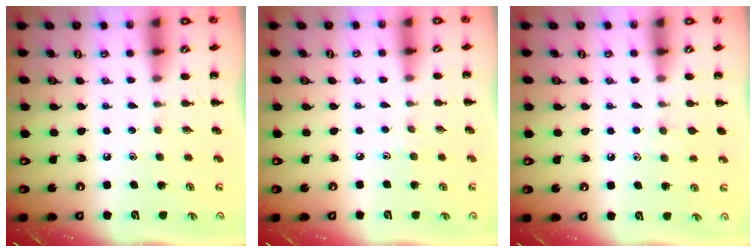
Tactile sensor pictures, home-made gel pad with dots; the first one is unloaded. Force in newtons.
{"total": 2.4, "press": 2.2, "slide": 1.0}
{"total": 5.0, "press": 4.6, "slide": 1.9}